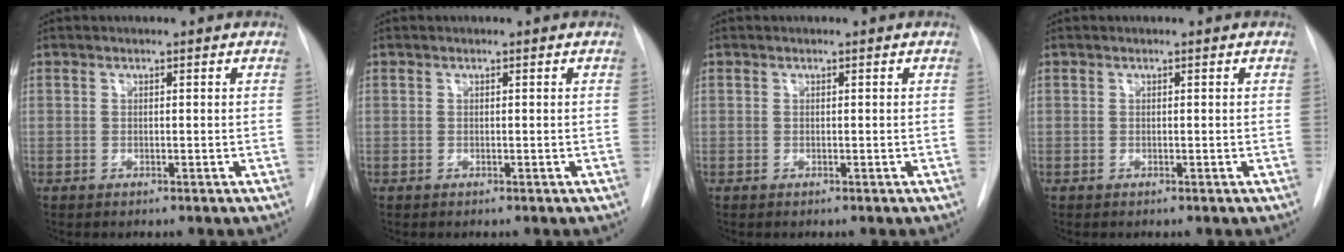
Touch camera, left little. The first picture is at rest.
{"total": 0.0}
{"total": 0.0}
{"total": 0.0}